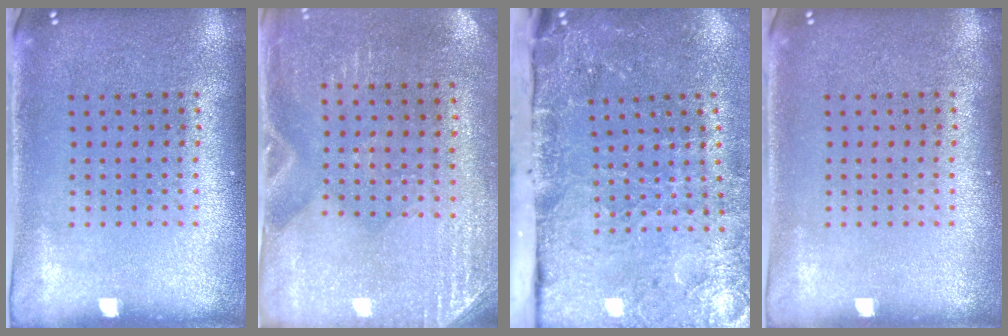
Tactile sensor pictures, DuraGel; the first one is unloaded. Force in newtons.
{"total": 2.9, "press": 2.5, "slide": 1.3}
{"total": 3.9, "press": 3.4, "slide": 1.8}
{"total": 0.0}